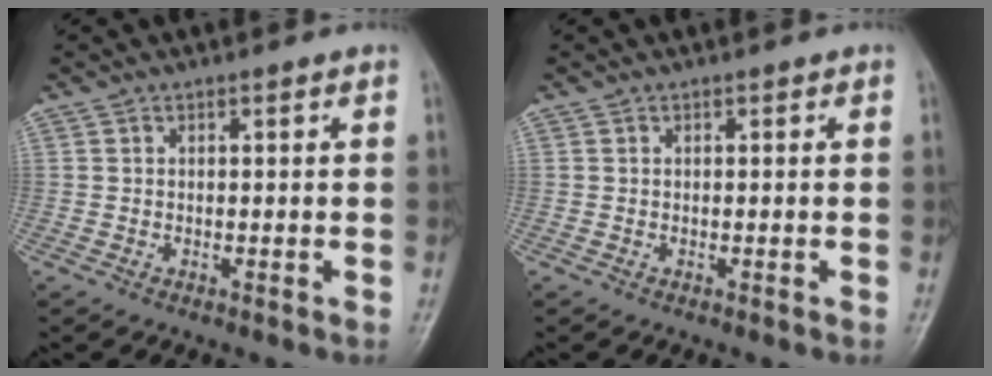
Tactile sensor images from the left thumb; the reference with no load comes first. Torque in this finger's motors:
{"motor_torque": [0.00, 0.00, 0.00, 0.00, 0.00]}